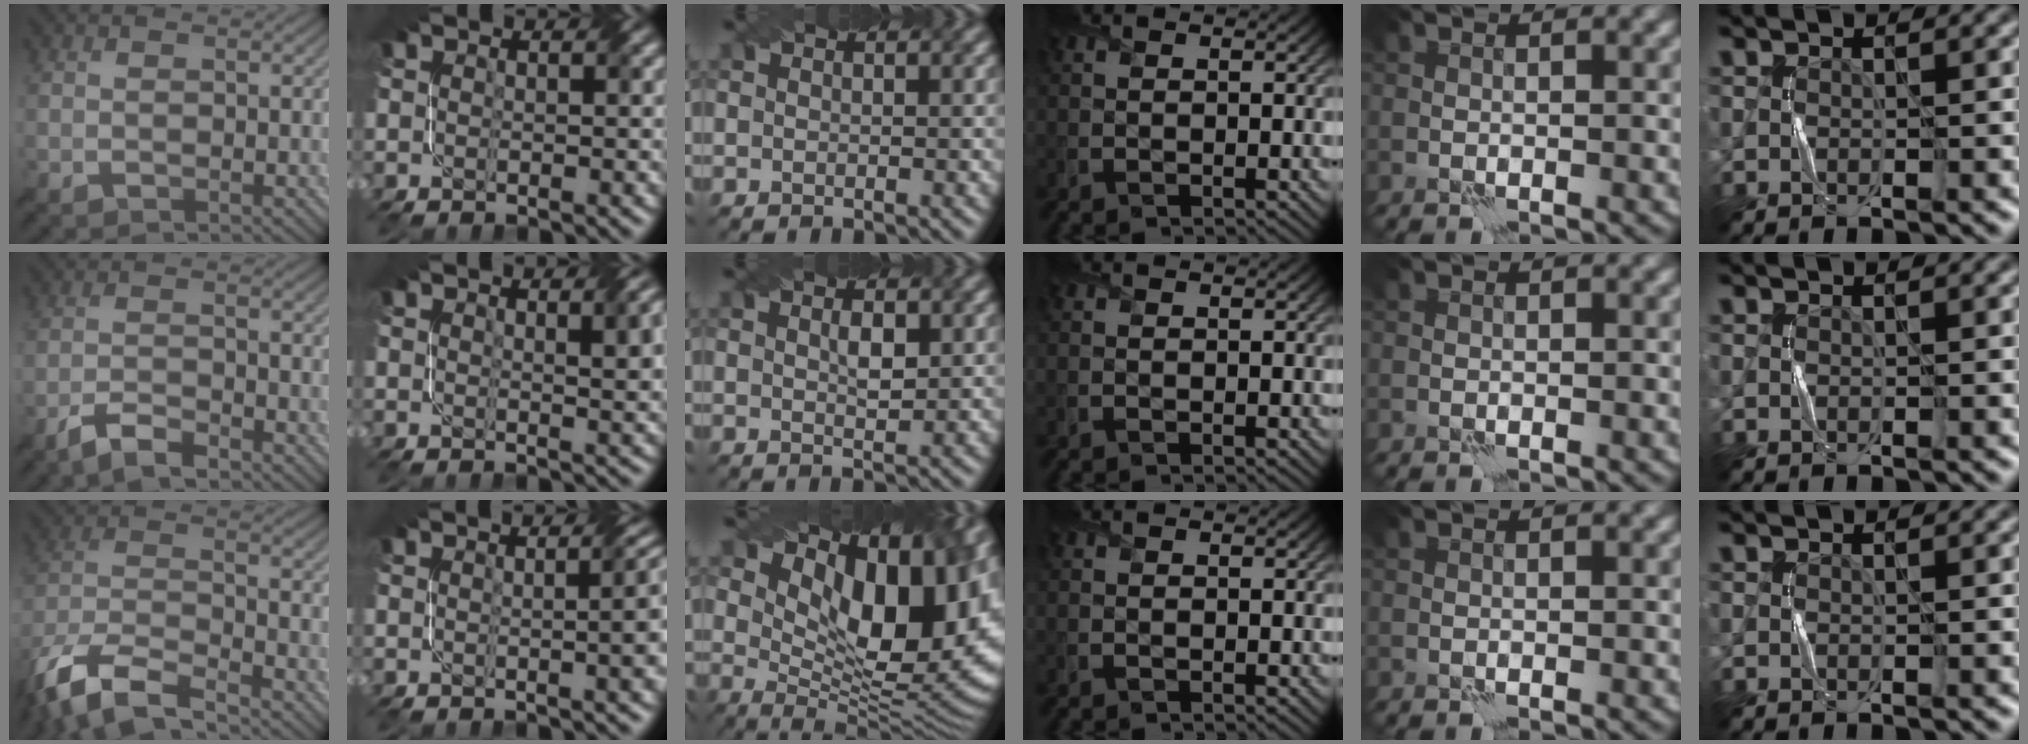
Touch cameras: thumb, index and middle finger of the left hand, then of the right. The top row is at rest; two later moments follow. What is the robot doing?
{"motion": "twist", "object": "screw"}